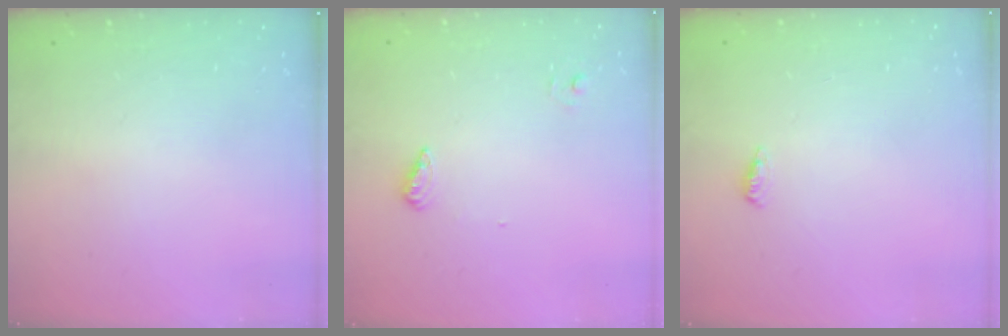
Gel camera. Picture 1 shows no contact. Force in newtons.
{"total": 5.9, "press": 5.8, "slide": 1.4}
{"total": 3.4, "press": 3.0, "slide": 1.7}